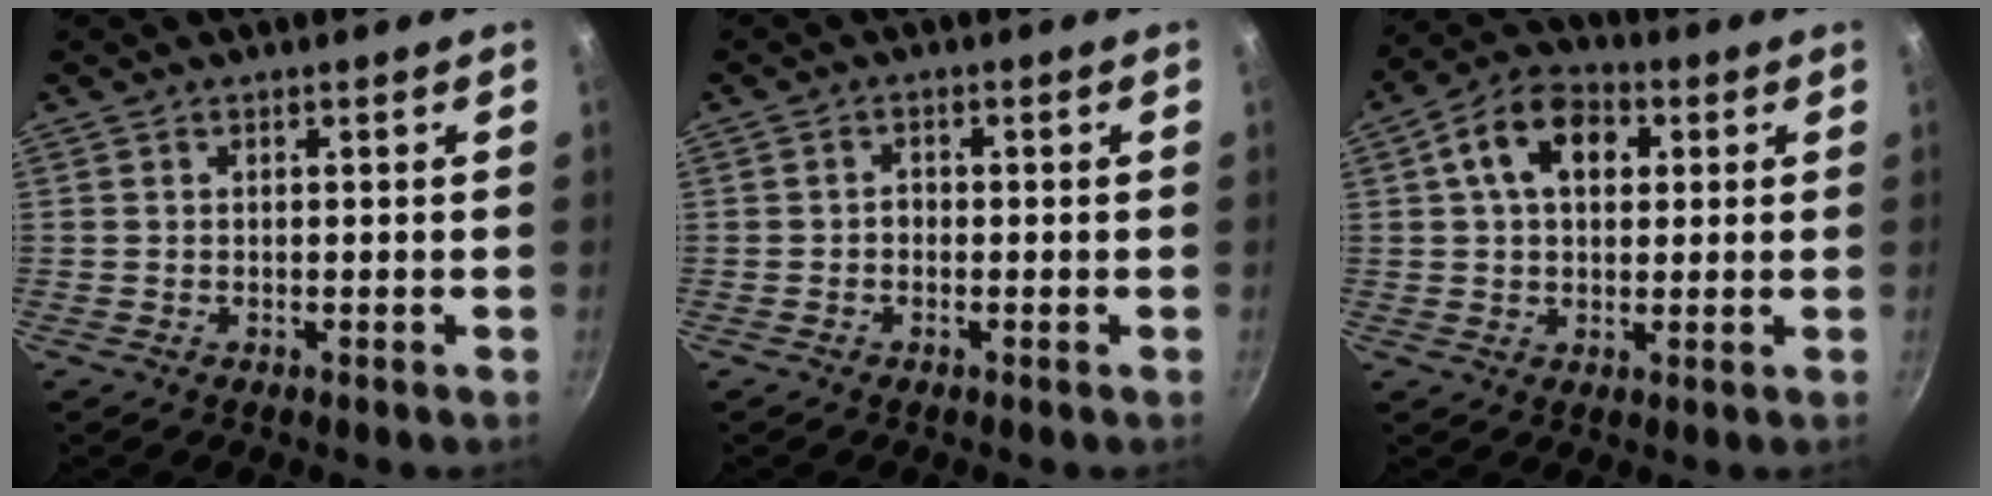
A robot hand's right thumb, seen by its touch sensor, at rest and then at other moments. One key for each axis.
{"total": 1.3, "fx": -0.5, "fy": 1.0, "fz": 0.7, "tx": -0.006, "ty": 0.009, "tz": -0.010}
{"total": 11.3, "fx": 3.1, "fy": 7.6, "fz": 7.7, "tx": -0.109, "ty": 0.014, "tz": 0.038}